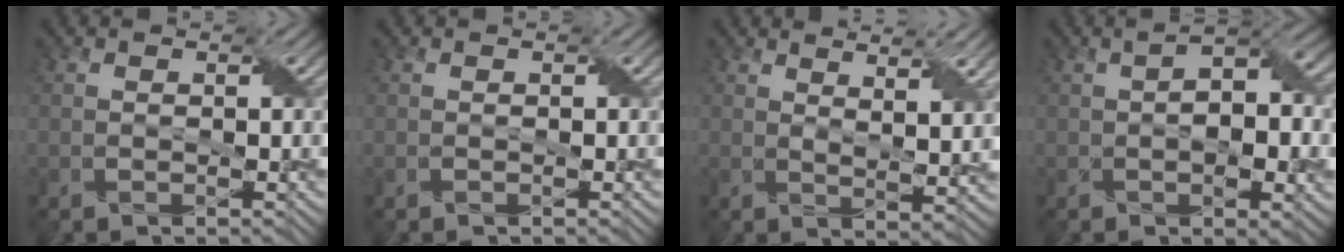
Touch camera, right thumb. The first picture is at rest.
{"total": 0.0}
{"total": 5.4, "force": [3.5, 0.9, 4.0], "torque": [-0.072, -0.004, 0.062]}
{"total": 7.3, "force": [0.1, 3.7, 6.3], "torque": [-0.095, -0.003, 0.006]}